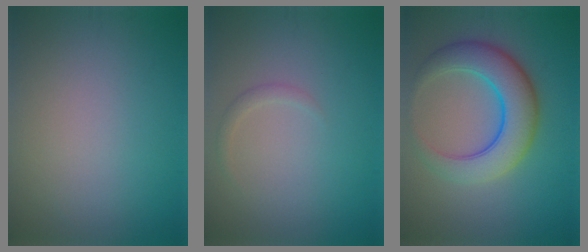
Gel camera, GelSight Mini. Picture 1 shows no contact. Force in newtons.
{"total": 0.9, "press": 0.9, "slide": 0.0}
{"total": 6.9, "press": 6.9, "slide": 0.2}